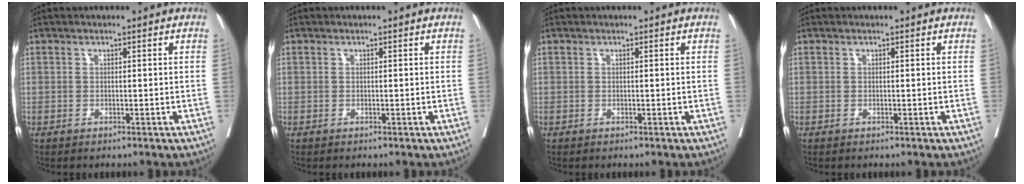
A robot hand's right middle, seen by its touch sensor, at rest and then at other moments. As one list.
[{"total": 0.0}, {"total": 0.0}, {"total": 0.0}]